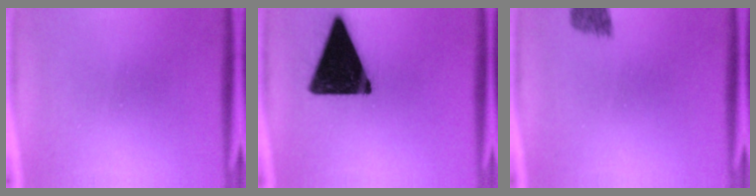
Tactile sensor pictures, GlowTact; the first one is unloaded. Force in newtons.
{"total": 18.1}
{"total": 1.9}